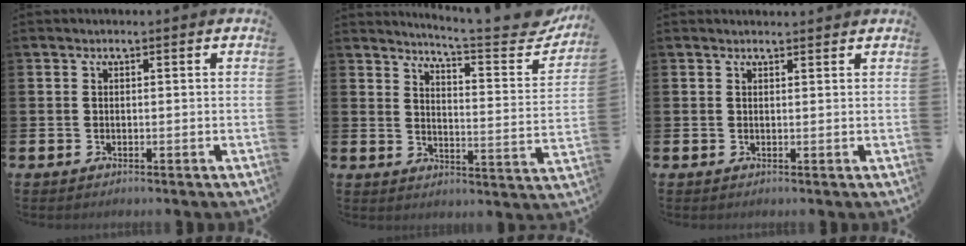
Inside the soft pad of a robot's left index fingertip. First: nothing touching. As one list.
[{"total": 6.2, "force": [5.6, 0.4, 2.7], "torque": [-0.043, -0.054, 0.083]}, {"total": 1.1, "force": [1.1, 0.1, 0.1], "torque": [0.006, -0.002, 0.018]}]